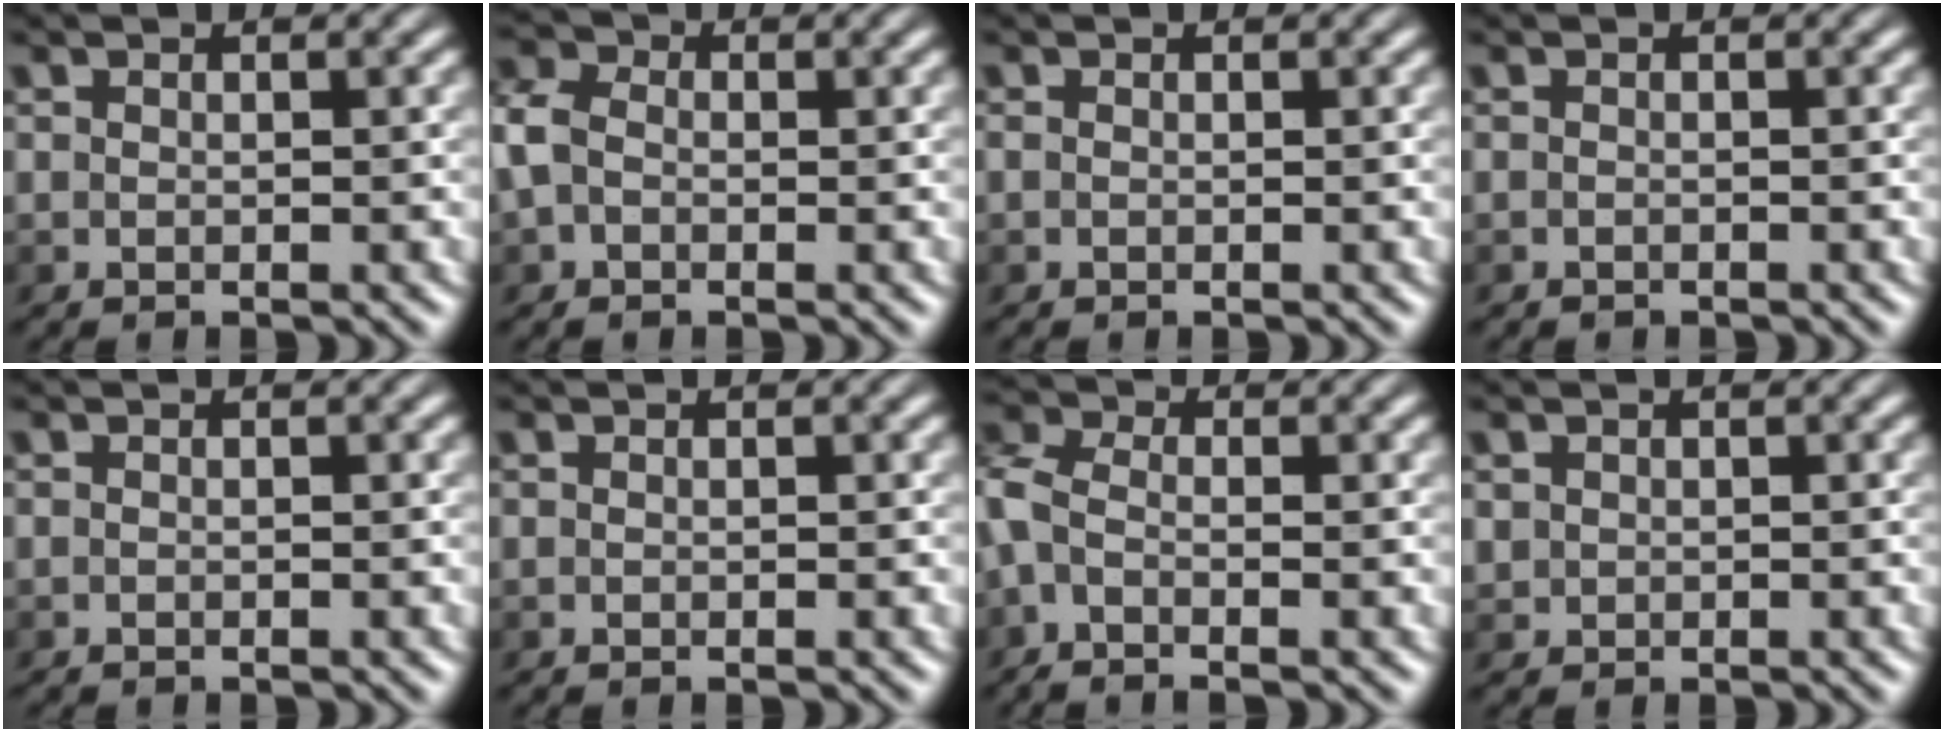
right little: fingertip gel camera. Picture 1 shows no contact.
{"total": 4.9, "force": [-0.3, 3.6, 3.2], "torque": [-0.086, 0.009, -0.012]}
{"total": 0.0}
{"total": 0.6, "force": [-0.5, -0.2, -0.3], "torque": [0.006, 0.001, -0.009]}
{"total": 0.0}
{"total": 0.0}
{"total": 6.7, "force": [-0.9, 4.2, 5.1], "torque": [-0.127, 0.007, -0.022]}
{"total": 0.7, "force": [0.2, 0.7, -0.1], "torque": [-0.007, -0.003, 0.004]}